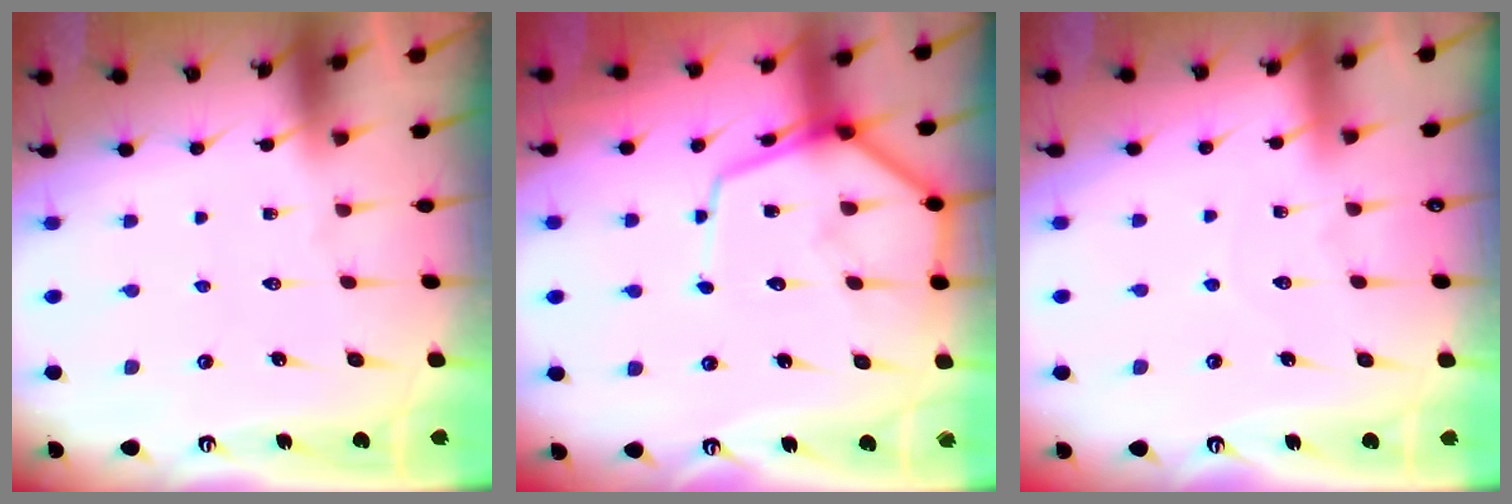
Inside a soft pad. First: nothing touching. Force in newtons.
{"total": 10.6, "press": 10.5, "slide": 1.2}
{"total": 3.0, "press": 3.0, "slide": 0.2}